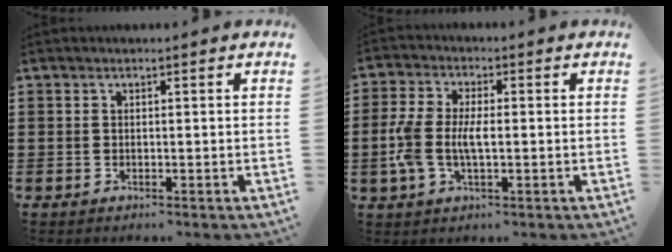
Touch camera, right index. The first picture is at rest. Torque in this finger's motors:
{"motor_torque": [0.45, -0.20, 0.38, 0.11]}